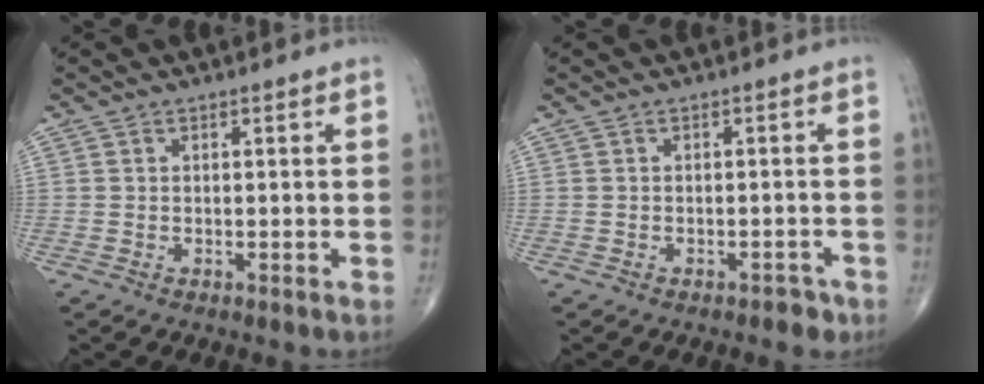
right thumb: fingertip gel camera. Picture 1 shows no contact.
{"total": 2.0, "force": [-1.5, 1.1, 0.8], "torque": [-0.003, 0.012, -0.018]}